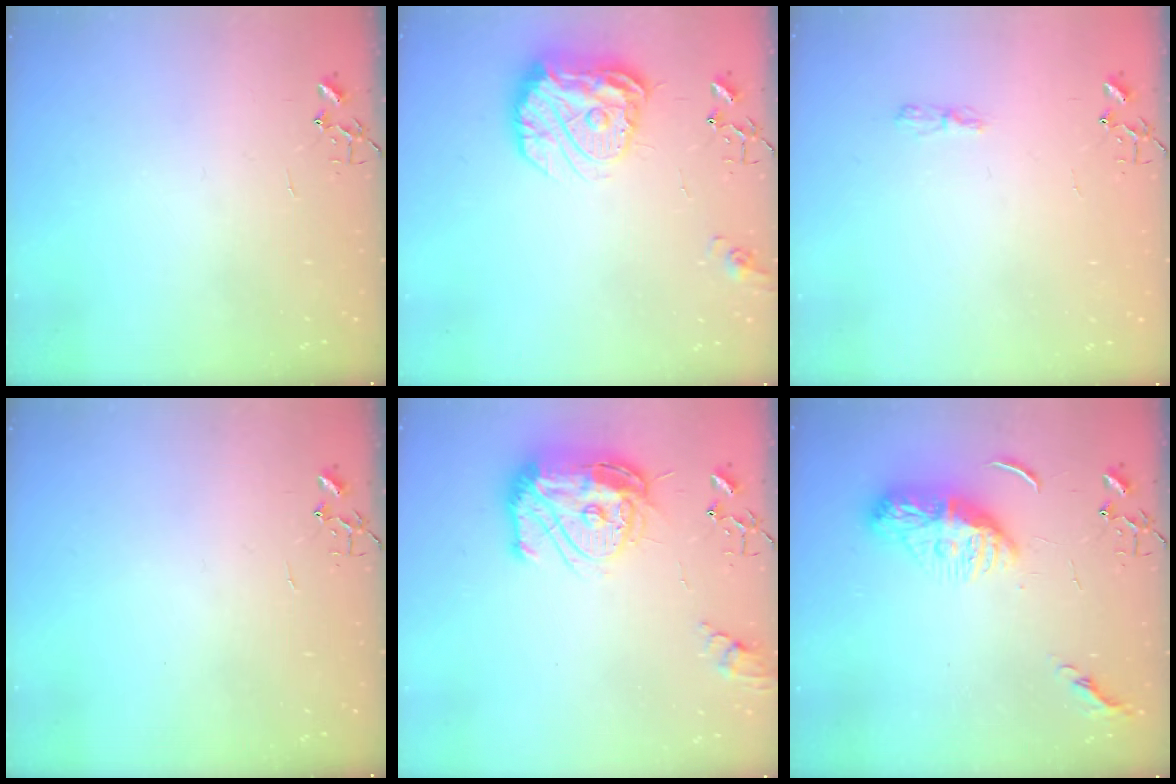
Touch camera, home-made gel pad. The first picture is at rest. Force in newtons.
{"total": 16.7, "press": 16.6, "slide": 1.2}
{"total": 3.4, "press": 3.4, "slide": 0.6}
{"total": 0.0}
{"total": 18.0, "press": 17.9, "slide": 1.6}
{"total": 11.6, "press": 11.6, "slide": 1.3}